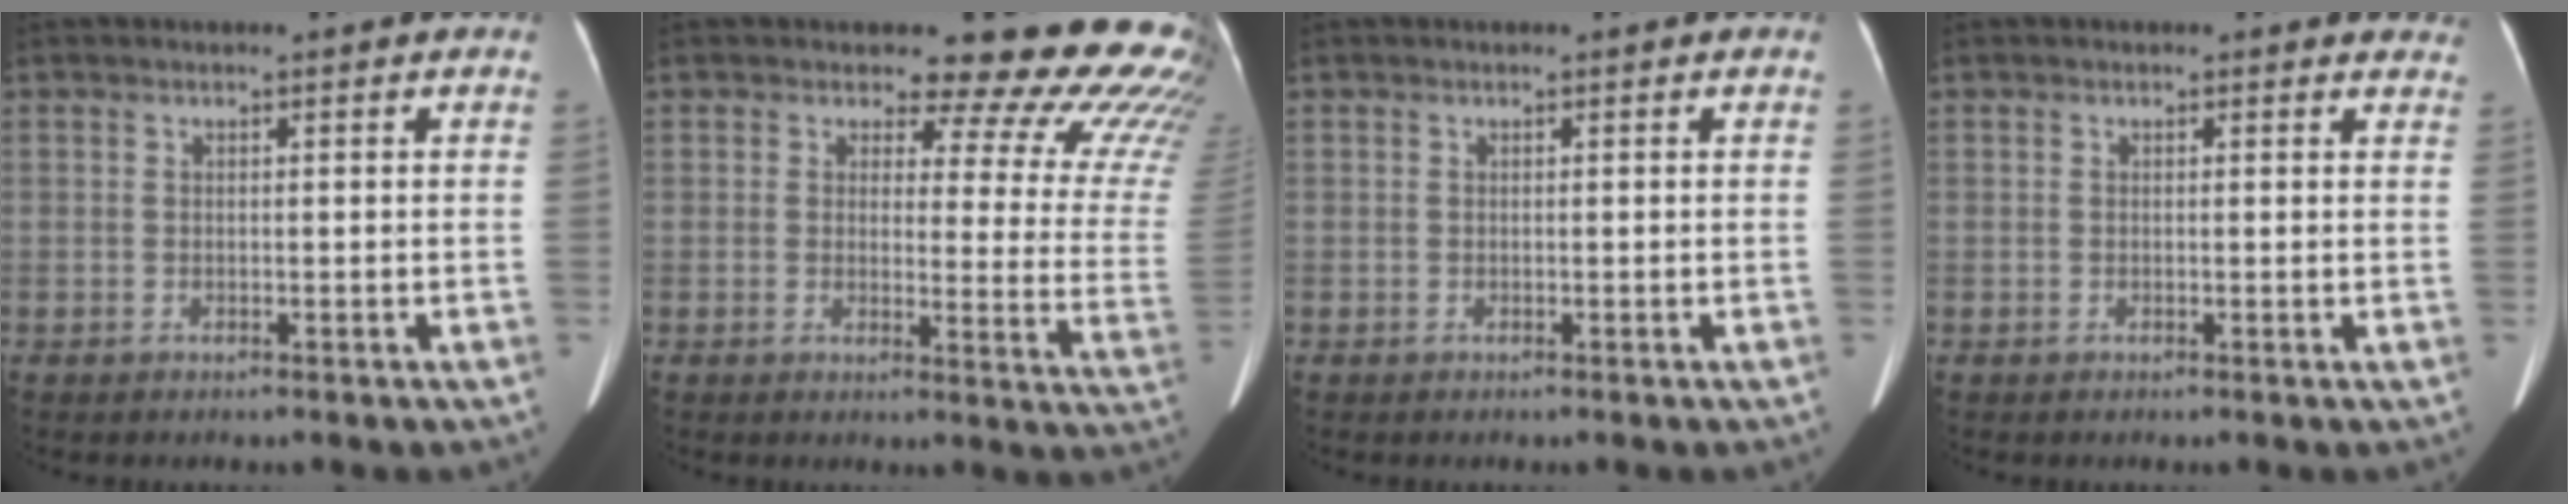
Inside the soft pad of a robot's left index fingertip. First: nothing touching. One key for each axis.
{"total": 19.1, "fx": 17.1, "fy": 5.2, "fz": 6.8, "tx": -0.050, "ty": -0.106, "tz": 0.160}
{"total": 0.0}
{"total": 4.1, "fx": 3.8, "fy": 1.5, "fz": 0.4, "tx": 0.015, "ty": -0.010, "tz": 0.012}